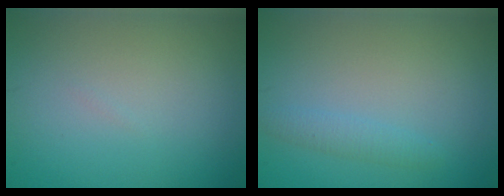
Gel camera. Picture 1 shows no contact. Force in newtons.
{"total": 1.4, "press": 1.4, "slide": 0.1}